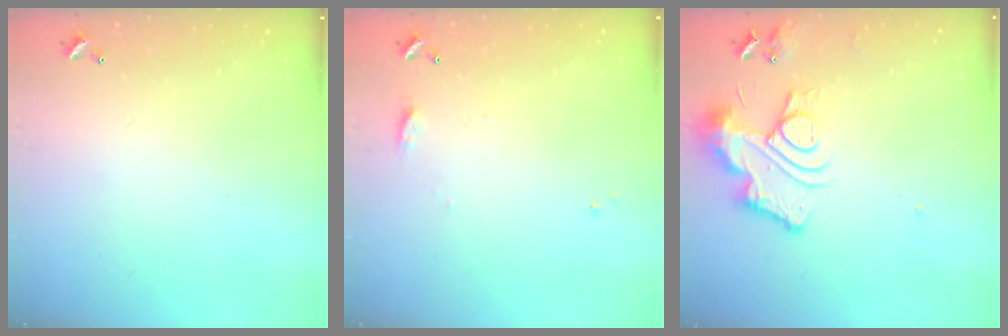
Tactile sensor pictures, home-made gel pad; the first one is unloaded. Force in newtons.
{"total": 7.2, "press": 7.2, "slide": 0.7}
{"total": 13.0, "press": 12.9, "slide": 1.3}